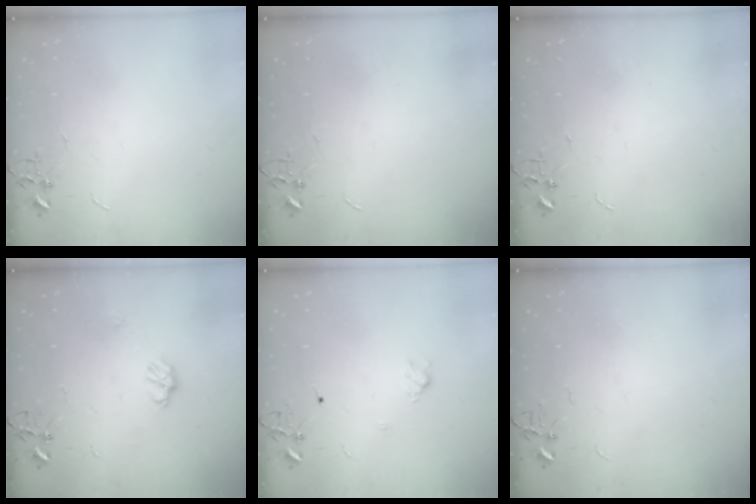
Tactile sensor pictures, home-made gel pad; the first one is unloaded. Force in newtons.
{"total": 0.0}
{"total": 0.0}
{"total": 5.8, "press": 5.8, "slide": 0.5}
{"total": 4.4, "press": 4.4, "slide": 0.6}
{"total": 0.0}